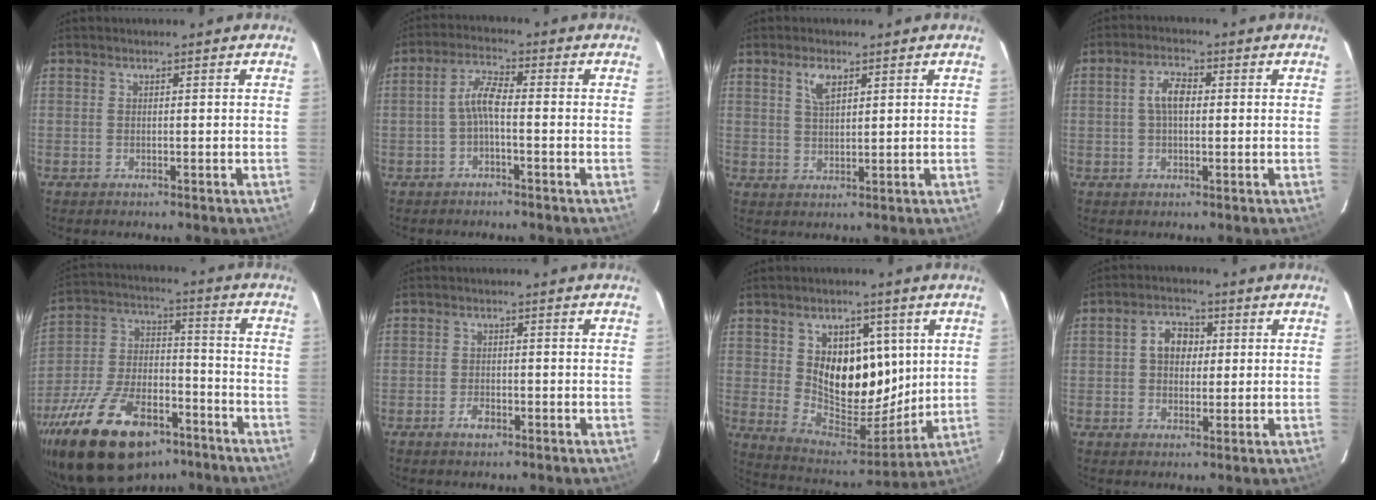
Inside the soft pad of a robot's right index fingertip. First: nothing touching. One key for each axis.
{"total": 4.0, "fx": -1.3, "fy": 0.9, "fz": 3.7, "tx": -0.083, "ty": 0.013, "tz": -0.027}
{"total": 3.8, "fx": 2.0, "fy": 1.7, "fz": 2.7, "tx": -0.049, "ty": 0.005, "tz": 0.039}
{"total": 4.3, "fx": 0.4, "fy": 2.1, "fz": 3.7, "tx": -0.073, "ty": 0.011, "tz": 0.009}
{"total": 25.8, "fx": -16.6, "fy": 12.6, "fz": 15.1, "tx": -0.303, "ty": -0.005, "tz": -0.263}
{"total": 2.6, "fx": -1.6, "fy": 1.4, "fz": 1.4, "tx": -0.028, "ty": 0.002, "tz": -0.029}
{"total": 15.5, "fx": 3.8, "fy": 10.8, "fz": 10.3, "tx": -0.182, "ty": -0.011, "tz": 0.084}
{"total": 5.3, "fx": 0.9, "fy": 4.1, "fz": 3.3, "tx": -0.057, "ty": 0.019, "tz": 0.015}